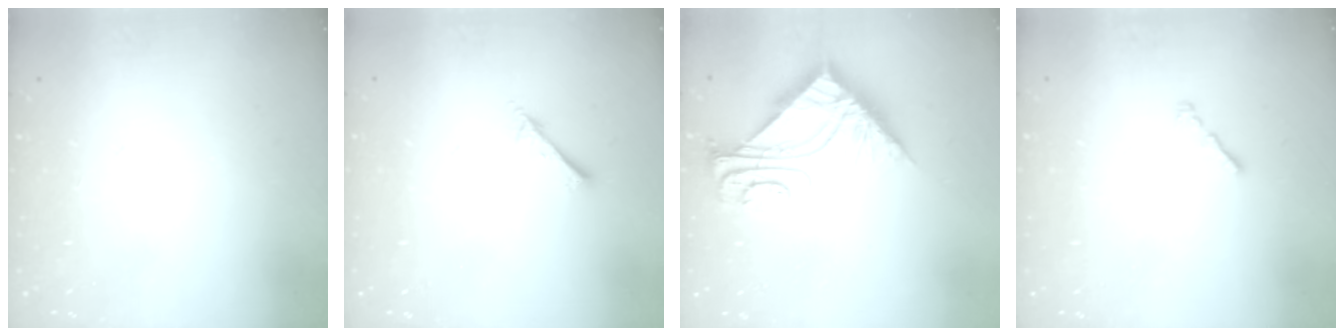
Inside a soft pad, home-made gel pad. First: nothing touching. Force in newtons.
{"total": 2.4, "press": 2.4, "slide": 0.2}
{"total": 9.3, "press": 9.2, "slide": 0.9}
{"total": 1.0, "press": 0.9, "slide": 0.5}